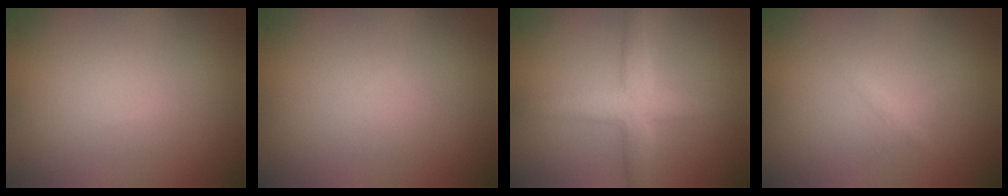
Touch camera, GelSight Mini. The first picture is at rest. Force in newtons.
{"total": 0.0}
{"total": 4.0, "press": 4.0, "slide": 0.1}
{"total": 0.8, "press": 0.8, "slide": 0.0}